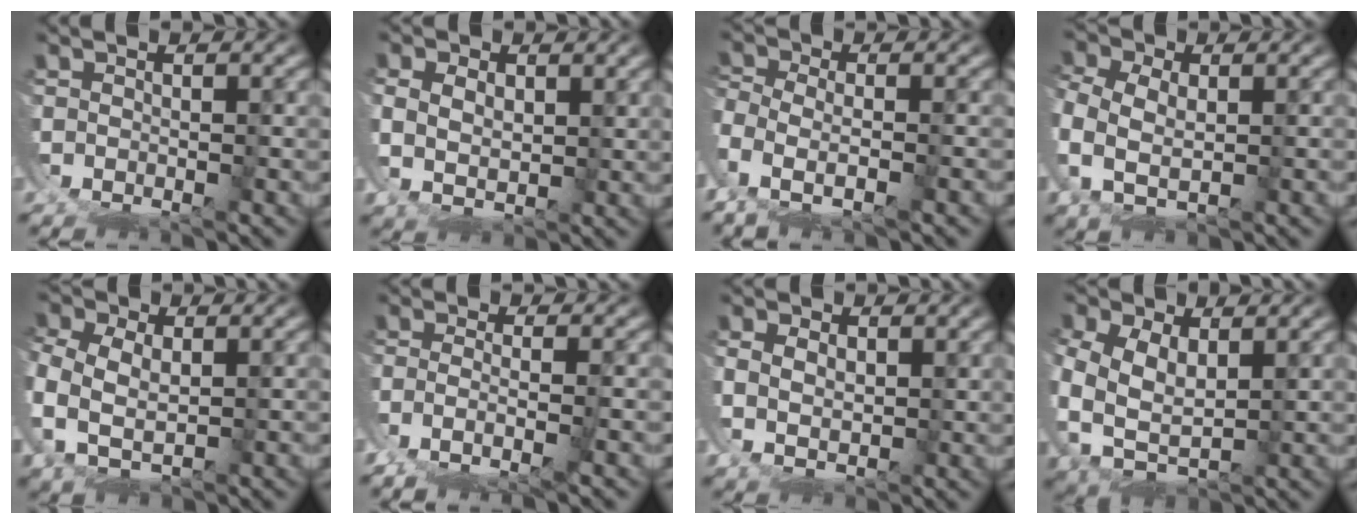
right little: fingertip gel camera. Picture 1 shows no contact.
{"total": 4.5, "force": [2.5, 3.3, 1.7], "torque": [-0.054, -0.001, 0.038]}
{"total": 3.1, "force": [-0.7, 1.5, 2.6], "torque": [-0.078, -0.021, -0.002]}
{"total": 4.7, "force": [0.9, 3.9, 2.4], "torque": [-0.095, -0.018, 0.019]}
{"total": 5.2, "force": [1.1, 4.4, 2.5], "torque": [-0.098, -0.018, 0.022]}
{"total": 2.4, "force": [-1.1, -0.2, 2.2], "torque": [-0.053, -0.019, -0.006]}
{"total": 3.8, "force": [2.6, 2.3, 1.5], "torque": [-0.042, 0.003, 0.040]}
{"total": 5.8, "force": [1.1, 5.0, 2.8], "torque": [-0.118, -0.035, 0.030]}